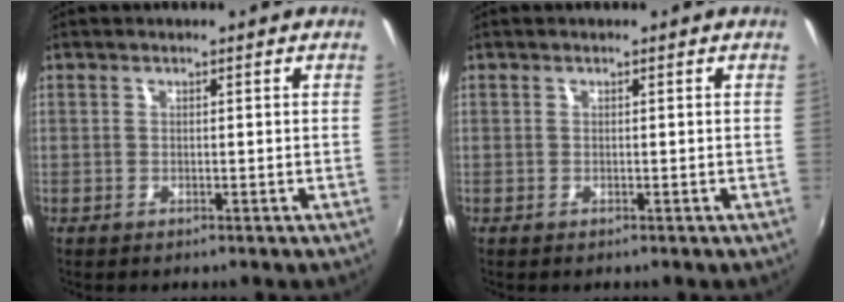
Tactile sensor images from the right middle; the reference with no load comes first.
{"total": 0.0}